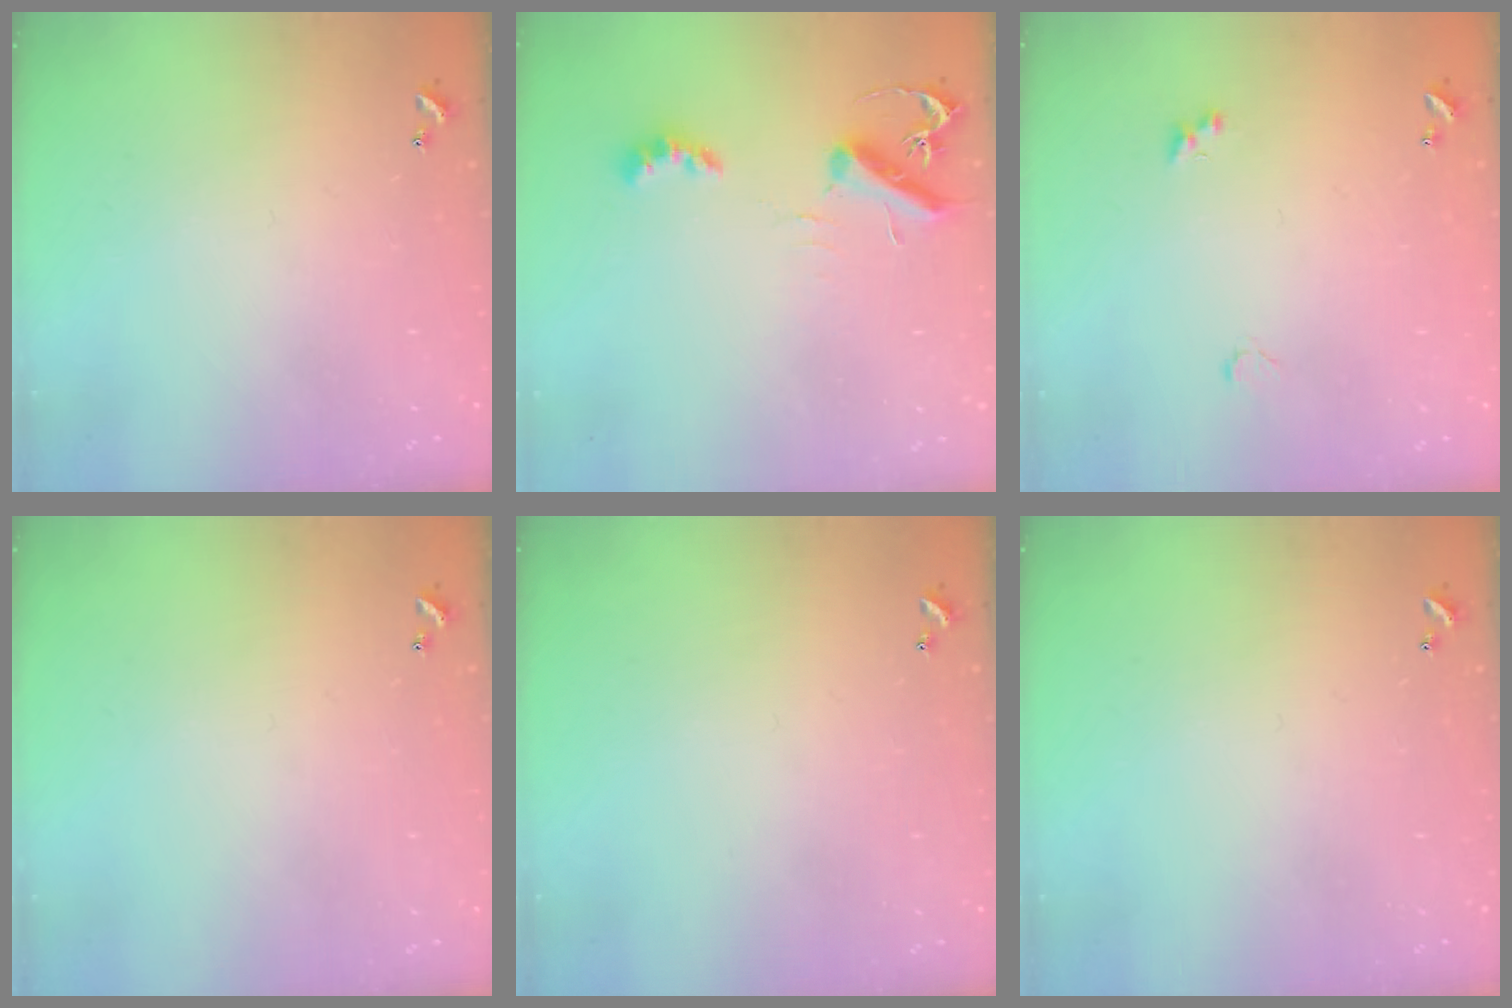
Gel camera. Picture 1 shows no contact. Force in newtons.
{"total": 6.9, "press": 6.8, "slide": 0.4}
{"total": 2.8, "press": 2.7, "slide": 0.6}
{"total": 0.0}
{"total": 0.0}
{"total": 0.0}